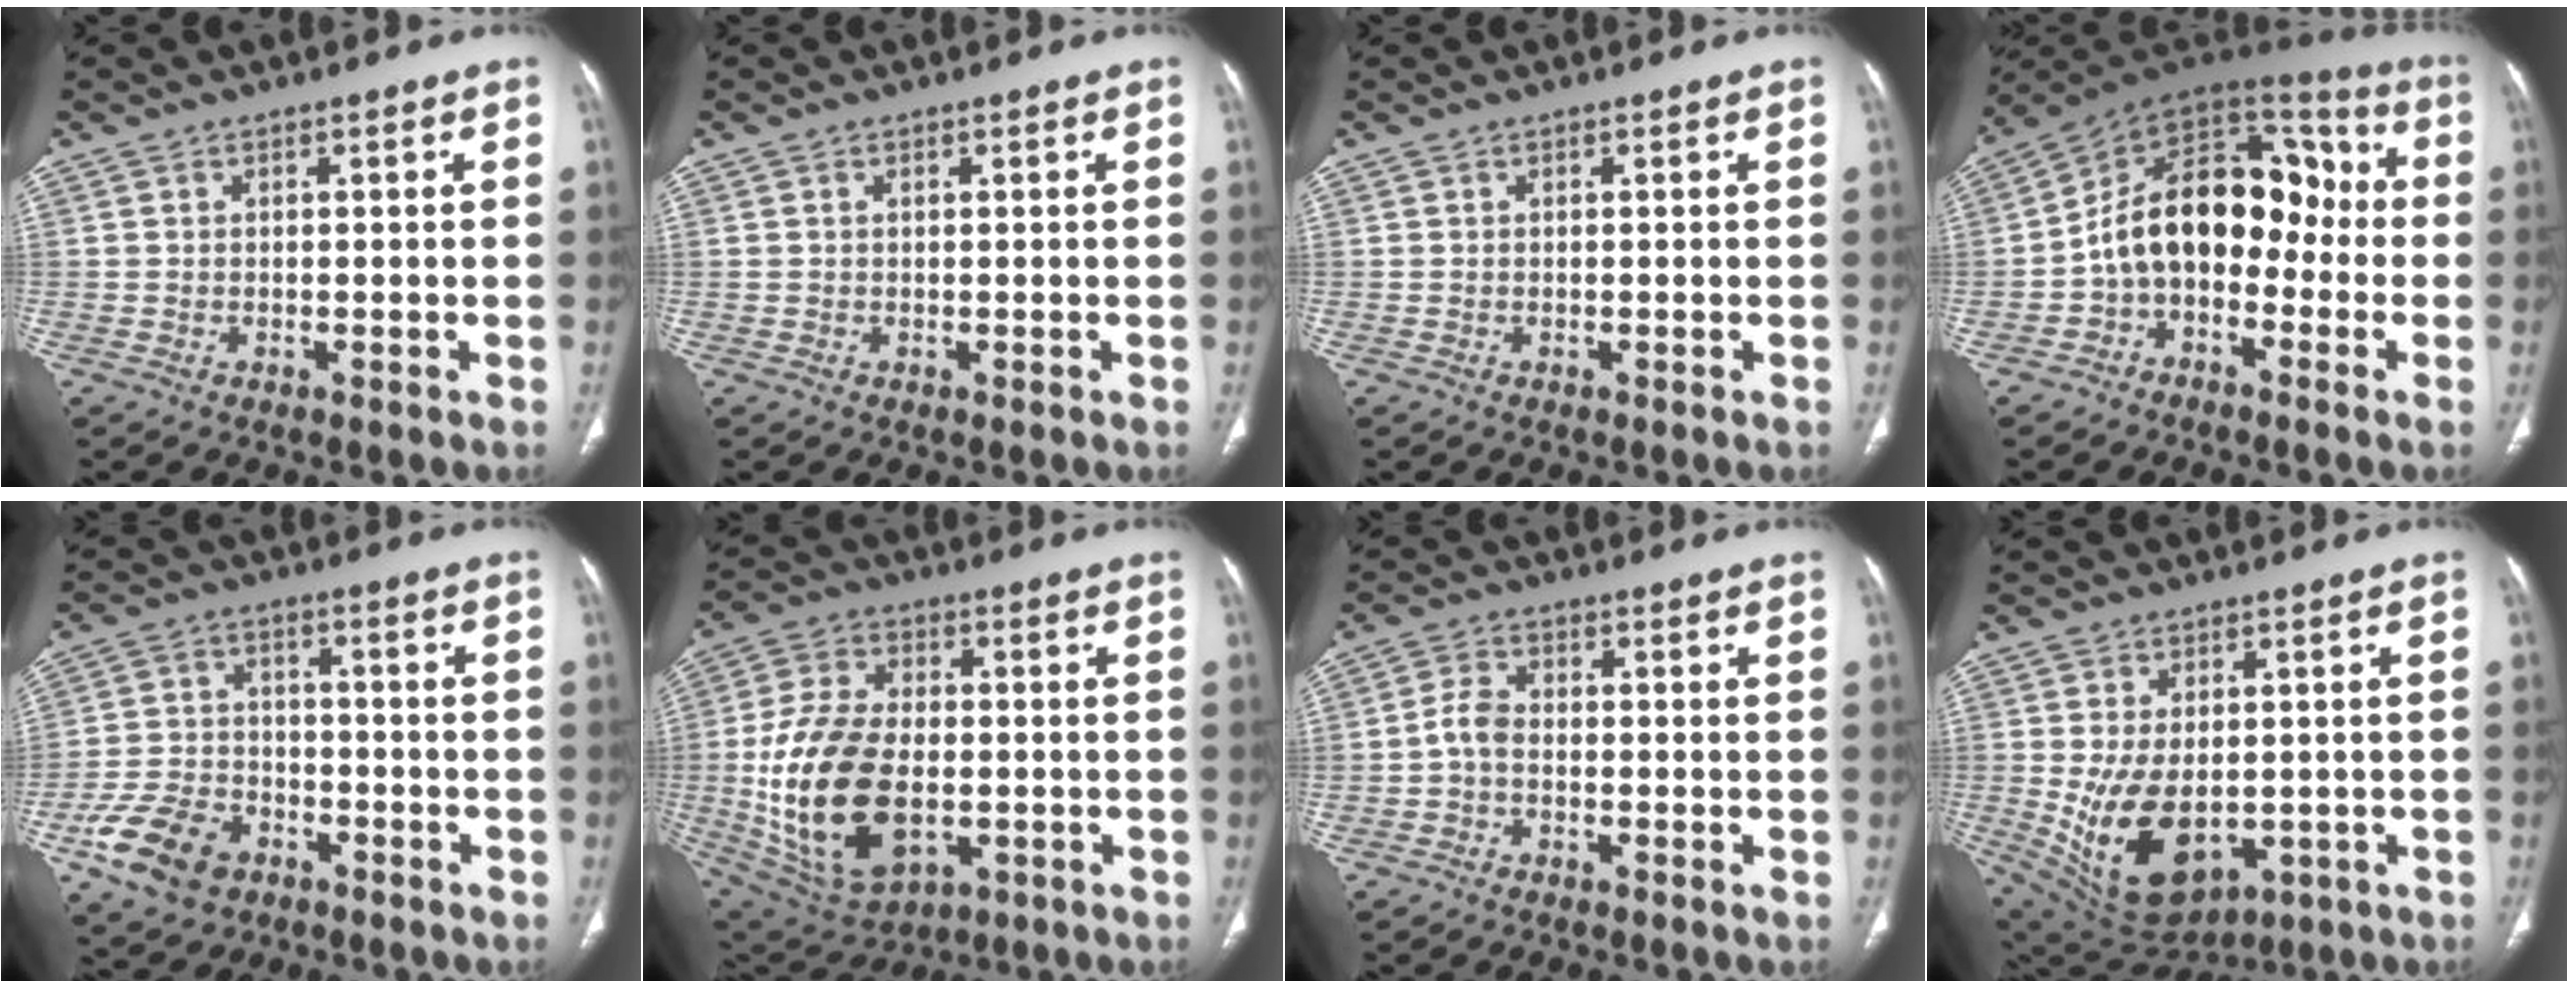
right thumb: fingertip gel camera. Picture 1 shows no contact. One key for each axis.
{"total": 0.0}
{"total": 0.0}
{"total": 17.4, "fx": -2.5, "fy": 11.6, "fz": 12.7, "tx": -0.165, "ty": 0.076, "tz": -0.053}
{"total": 11.4, "fx": -5.9, "fy": 7.8, "fz": 6.0, "tx": -0.104, "ty": 0.024, "tz": -0.103}
{"total": 21.5, "fx": -3.0, "fy": 12.8, "fz": 17.1, "tx": -0.321, "ty": 0.000, "tz": -0.033}
{"total": 3.3, "fx": -1.0, "fy": 2.0, "fz": 2.5, "tx": -0.051, "ty": 0.013, "tz": -0.026}
{"total": 15.0, "fx": -2.2, "fy": 9.5, "fz": 11.5, "tx": -0.189, "ty": -0.011, "tz": -0.001}